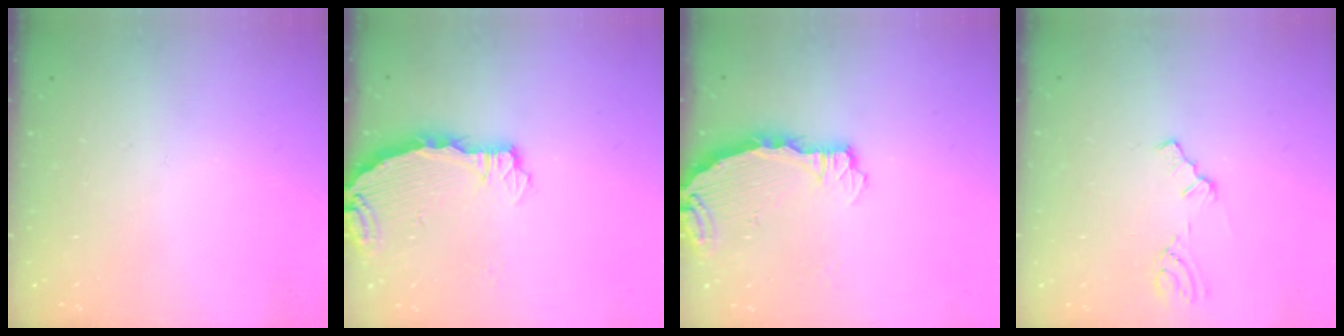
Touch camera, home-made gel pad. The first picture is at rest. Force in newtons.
{"total": 3.8, "press": 3.8, "slide": 0.5}
{"total": 3.8, "press": 3.8, "slide": 0.5}
{"total": 2.1, "press": 2.0, "slide": 0.3}